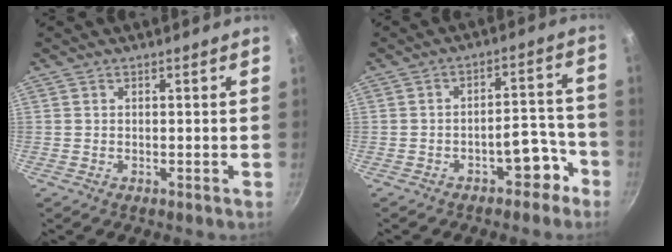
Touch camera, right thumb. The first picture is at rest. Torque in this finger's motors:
{"motor_torque": [3.41, 1.60, 1.28, -1.15, 0.26]}